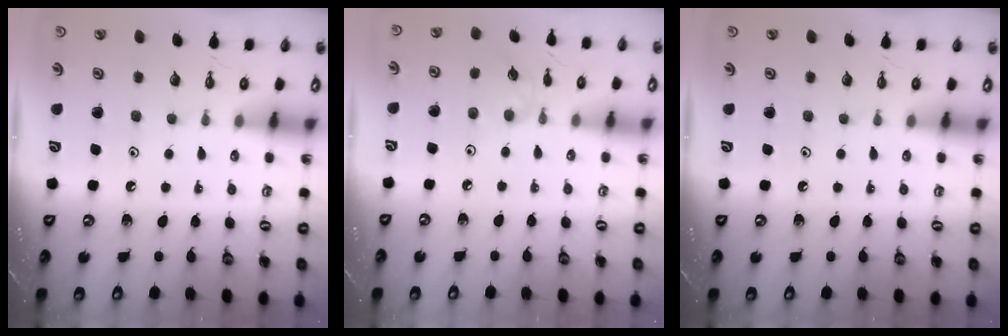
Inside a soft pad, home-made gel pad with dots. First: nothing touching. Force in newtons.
{"total": 1.3, "press": 1.2, "slide": 0.4}
{"total": 0.0}